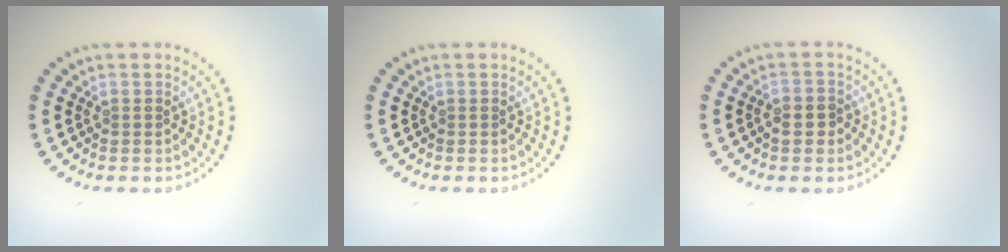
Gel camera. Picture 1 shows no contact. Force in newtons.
{"total": 0.0}
{"total": 1.5, "press": 1.5, "slide": 0.4}